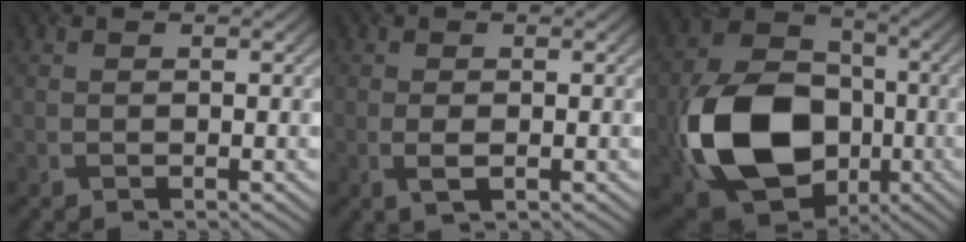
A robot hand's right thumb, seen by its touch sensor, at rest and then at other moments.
{"total": 2.0, "force": [-0.5, 1.0, 1.6], "torque": [-0.042, -0.005, -0.010]}
{"total": 16.9, "force": [-4.2, 12.4, 10.6], "torque": [-0.233, -0.029, -0.087]}